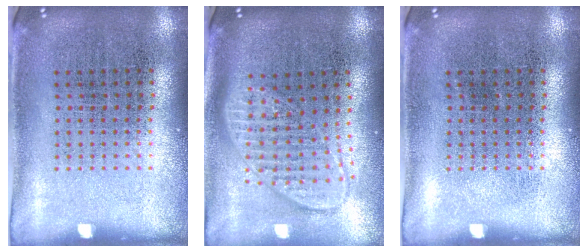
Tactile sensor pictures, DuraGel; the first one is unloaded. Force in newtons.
{"total": 1.8, "press": 1.5, "slide": 1.0}
{"total": 0.0}